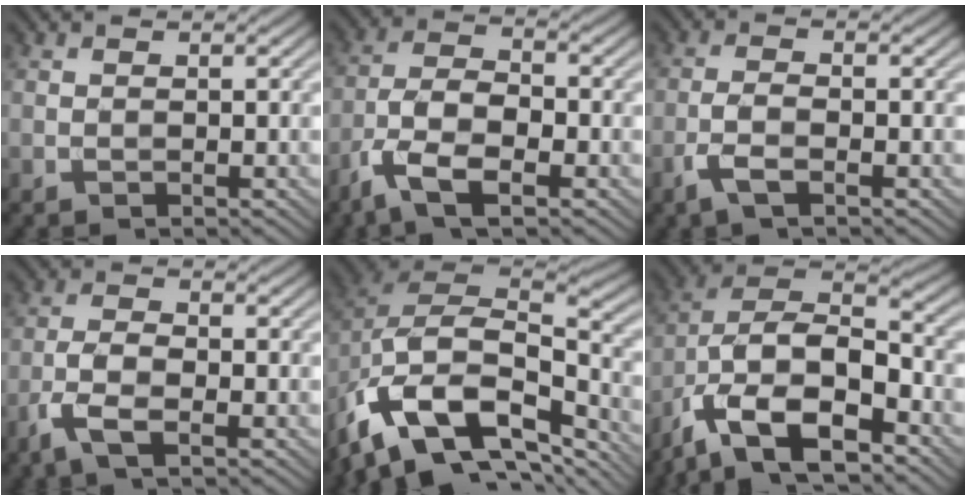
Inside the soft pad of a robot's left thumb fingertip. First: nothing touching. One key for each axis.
{"total": 8.3, "fx": -4.7, "fy": 3.3, "fz": 6.0, "tx": -0.124, "ty": -0.002, "tz": -0.100}
{"total": 3.4, "fx": -1.9, "fy": 1.0, "fz": 2.6, "tx": -0.063, "ty": 0.002, "tz": -0.044}
{"total": 4.9, "fx": -2.6, "fy": 1.8, "fz": 3.8, "tx": -0.088, "ty": -0.002, "tz": -0.059}
{"total": 16.6, "fx": -9.4, "fy": 9.0, "fz": 10.3, "tx": -0.249, "ty": -0.031, "tz": -0.155}
{"total": 15.6, "fx": -8.6, "fy": 7.4, "fz": 10.8, "tx": -0.213, "ty": -0.017, "tz": -0.161}